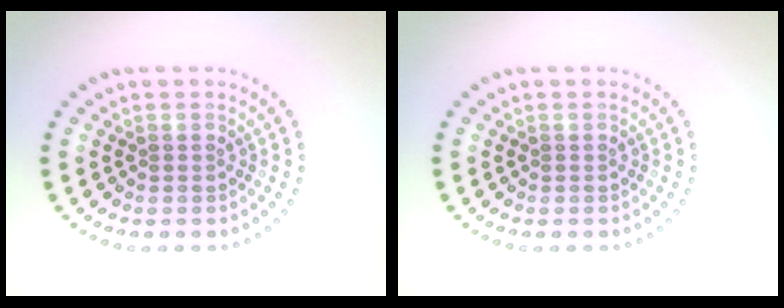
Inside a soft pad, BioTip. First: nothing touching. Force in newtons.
{"total": 0.0}